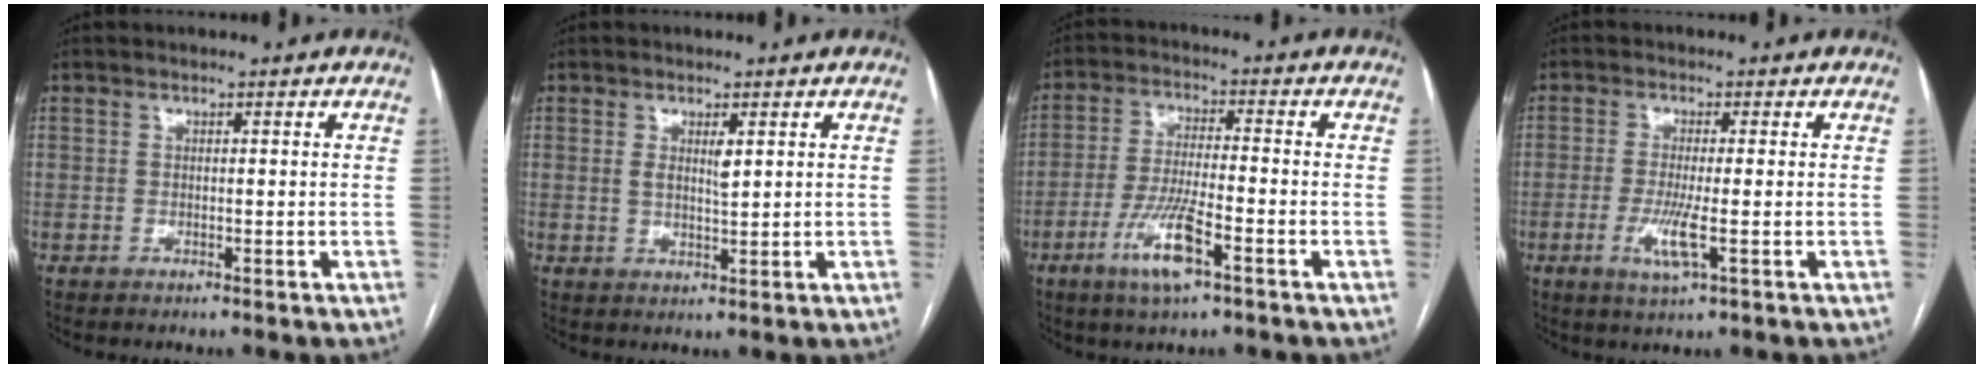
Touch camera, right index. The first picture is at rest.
{"total": 2.5, "force": [0.9, 0.5, 2.2], "torque": [-0.042, -0.007, 0.016]}
{"total": 8.6, "force": [-4.4, 0.9, 7.3], "torque": [-0.149, -0.012, -0.080]}
{"total": 4.6, "force": [-1.4, 0.1, 4.4], "torque": [-0.094, -0.012, -0.025]}